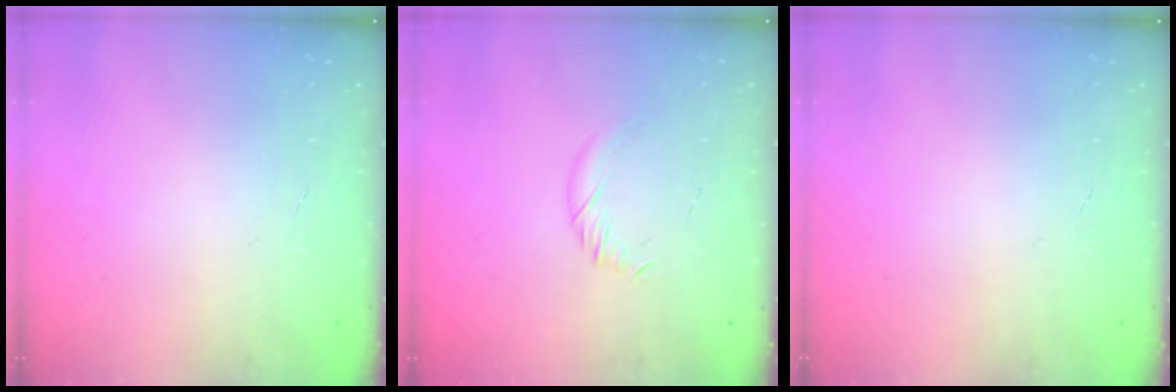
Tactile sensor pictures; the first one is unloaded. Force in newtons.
{"total": 4.0, "press": 3.9, "slide": 1.1}
{"total": 0.0}